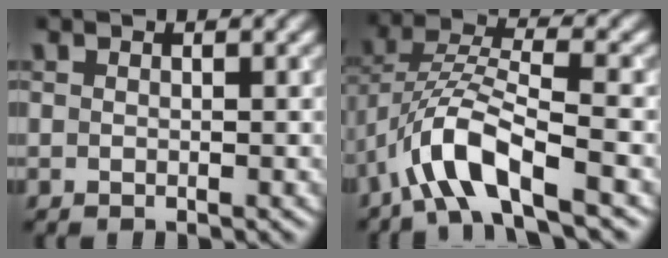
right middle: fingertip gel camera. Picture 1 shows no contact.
{"total": 7.0, "force": [-3.8, 1.9, 5.6], "torque": [-0.108, 0.005, -0.078]}